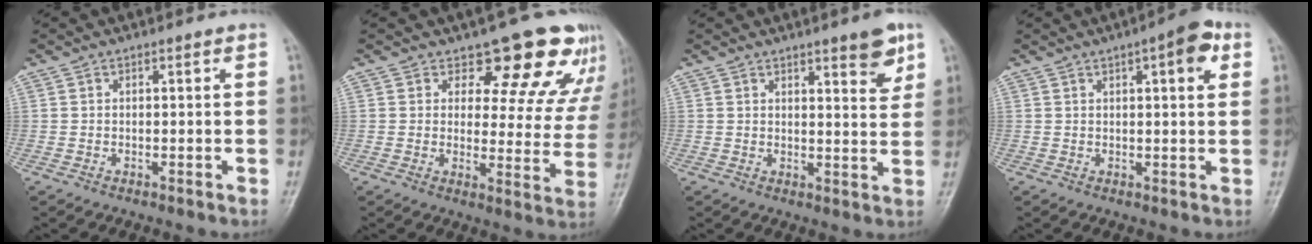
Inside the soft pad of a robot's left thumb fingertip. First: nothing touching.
{"total": 14.2, "force": [11.5, 6.6, 5.1], "torque": [0.005, -0.072, 0.115]}
{"total": 6.2, "force": [3.8, 1.5, 4.7], "torque": [-0.051, -0.023, 0.047]}
{"total": 6.3, "force": [2.7, 1.9, 5.4], "torque": [-0.060, -0.001, 0.029]}